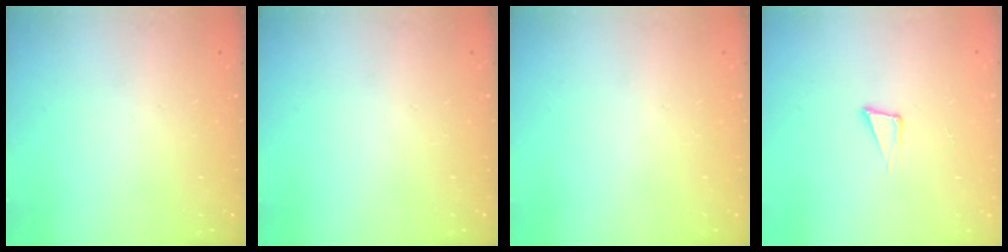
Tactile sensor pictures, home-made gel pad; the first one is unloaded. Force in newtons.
{"total": 0.0}
{"total": 0.0}
{"total": 4.0, "press": 2.8, "slide": 2.9}